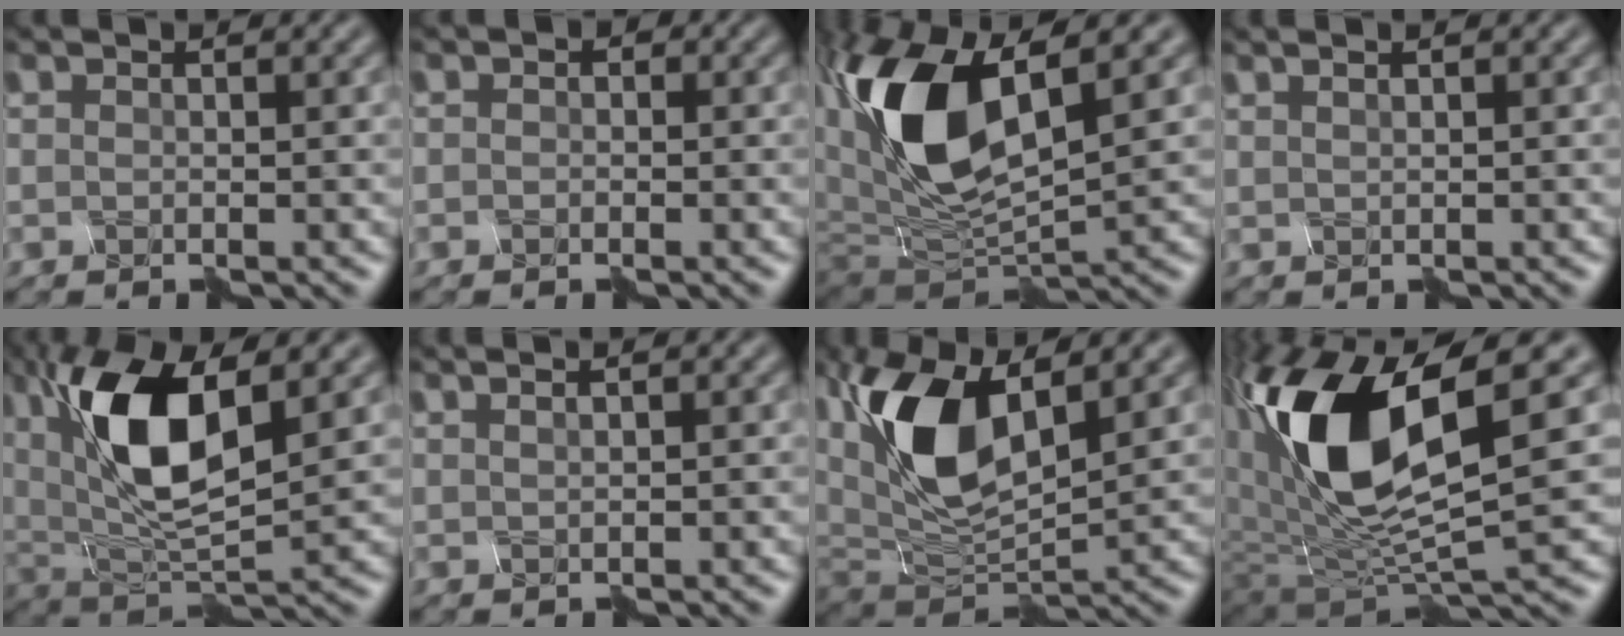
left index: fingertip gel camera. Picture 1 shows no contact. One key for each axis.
{"total": 1.4, "fx": -0.8, "fy": 1.1, "fz": 0.3, "tx": 0.000, "ty": 0.002, "tz": -0.019}
{"total": 11.4, "fx": 1.8, "fy": 5.0, "fz": 10.1, "tx": -0.209, "ty": 0.003, "tz": 0.031}
{"total": 1.0, "fx": 0.8, "fy": 0.0, "fz": 0.6, "tx": -0.007, "ty": 0.003, "tz": 0.007}
{"total": 9.7, "fx": 2.6, "fy": 3.7, "fz": 8.5, "tx": -0.170, "ty": -0.002, "tz": 0.044}
{"total": 1.3, "fx": 1.0, "fy": 0.1, "fz": 0.9, "tx": -0.006, "ty": 0.005, "tz": 0.005}
{"total": 9.5, "fx": 2.7, "fy": 4.3, "fz": 8.1, "tx": -0.176, "ty": 0.003, "tz": 0.048}
{"total": 12.4, "fx": 2.4, "fy": 4.9, "fz": 11.2, "tx": -0.229, "ty": -0.005, "tz": 0.044}